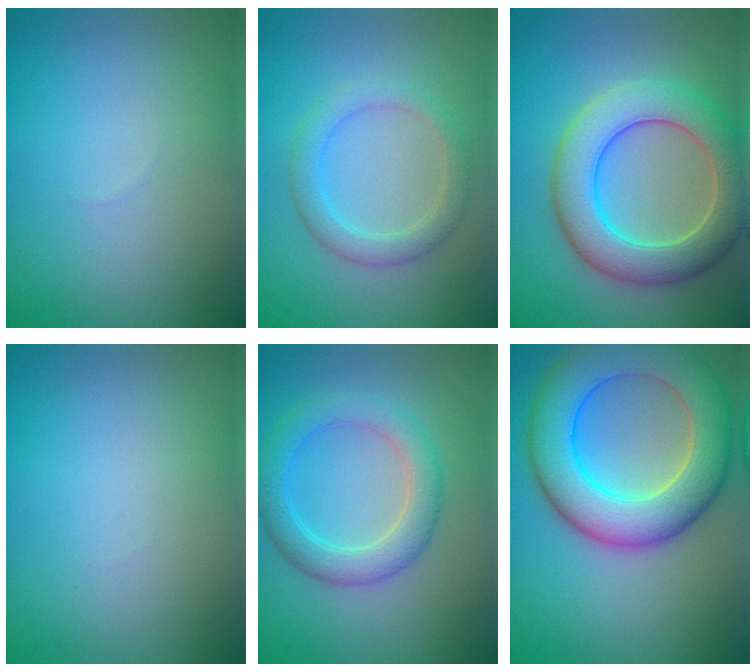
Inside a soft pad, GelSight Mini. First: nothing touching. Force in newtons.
{"total": 1.9, "press": 1.9, "slide": 0.2}
{"total": 7.9, "press": 7.9, "slide": 0.3}
{"total": 0.0}
{"total": 4.2, "press": 4.2, "slide": 0.1}
{"total": 10.1, "press": 10.1, "slide": 0.3}